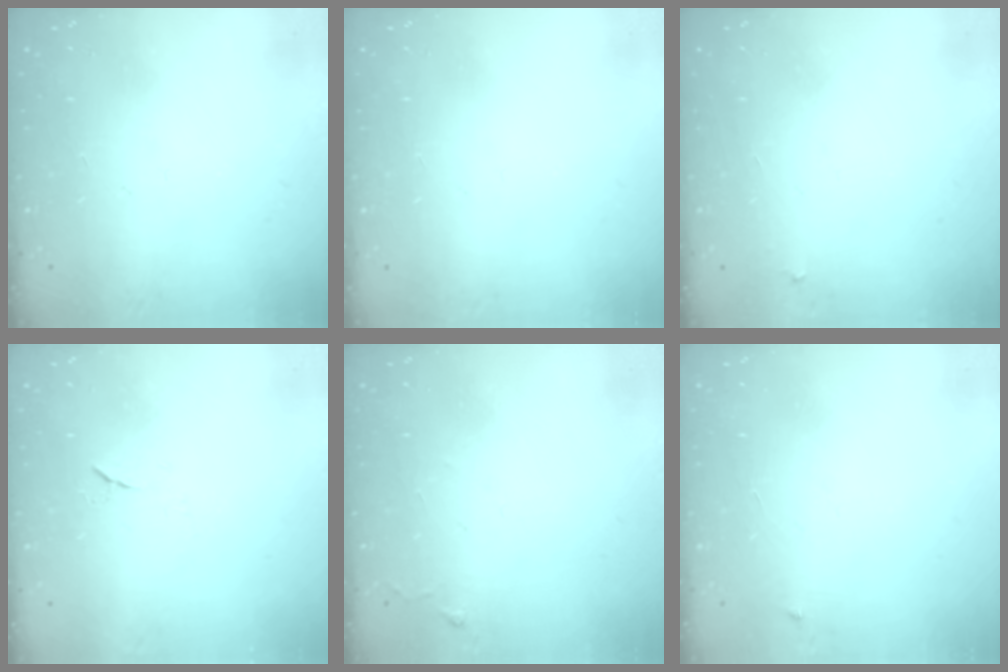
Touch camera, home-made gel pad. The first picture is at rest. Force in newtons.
{"total": 0.0}
{"total": 2.1, "press": 2.1, "slide": 0.1}
{"total": 4.6, "press": 4.6, "slide": 0.7}
{"total": 3.3, "press": 3.3, "slide": 0.5}
{"total": 2.5, "press": 2.4, "slide": 0.4}